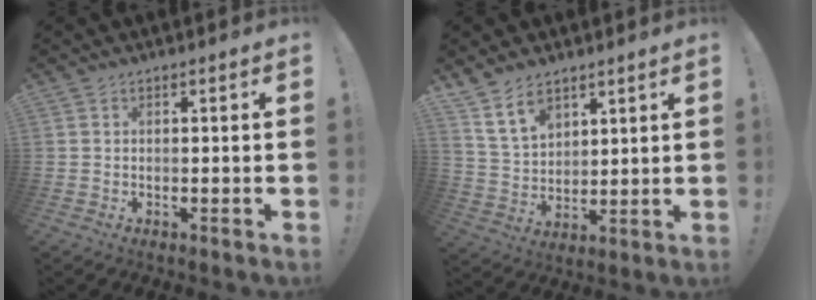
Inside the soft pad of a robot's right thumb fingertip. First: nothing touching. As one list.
[{"total": 10.4, "force": [7.4, 6.1, 4.2], "torque": [-0.081, -0.041, 0.146]}]